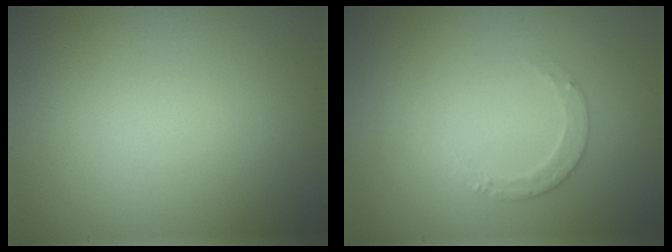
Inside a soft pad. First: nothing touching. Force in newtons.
{"total": 1.8, "press": 1.8, "slide": 0.4}